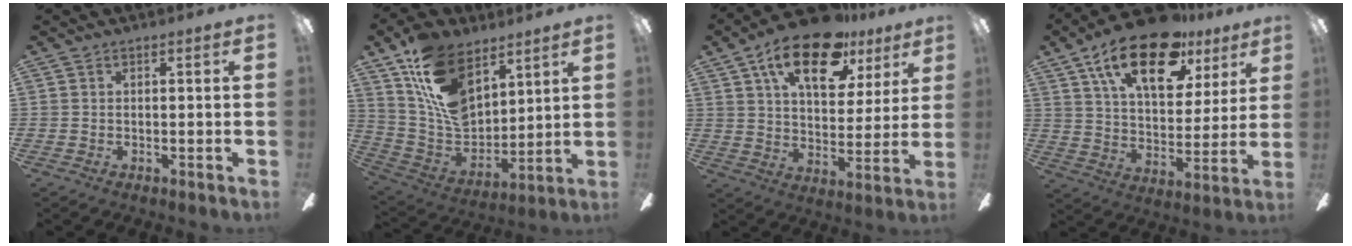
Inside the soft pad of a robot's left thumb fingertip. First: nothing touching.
{"total": 18.1, "force": [9.6, 11.0, 10.7], "torque": [-0.211, -0.041, 0.184]}
{"total": 19.9, "force": [11.7, 9.3, 13.1], "torque": [-0.212, -0.045, 0.197]}
{"total": 22.3, "force": [13.1, 10.4, 14.7], "torque": [-0.234, -0.060, 0.224]}